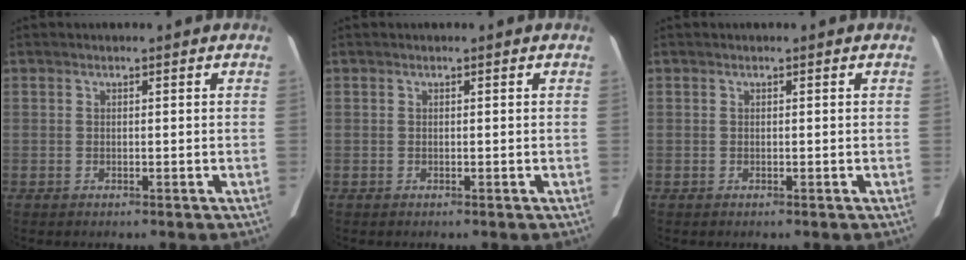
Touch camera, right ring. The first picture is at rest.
{"total": 0.0}
{"total": 0.0}